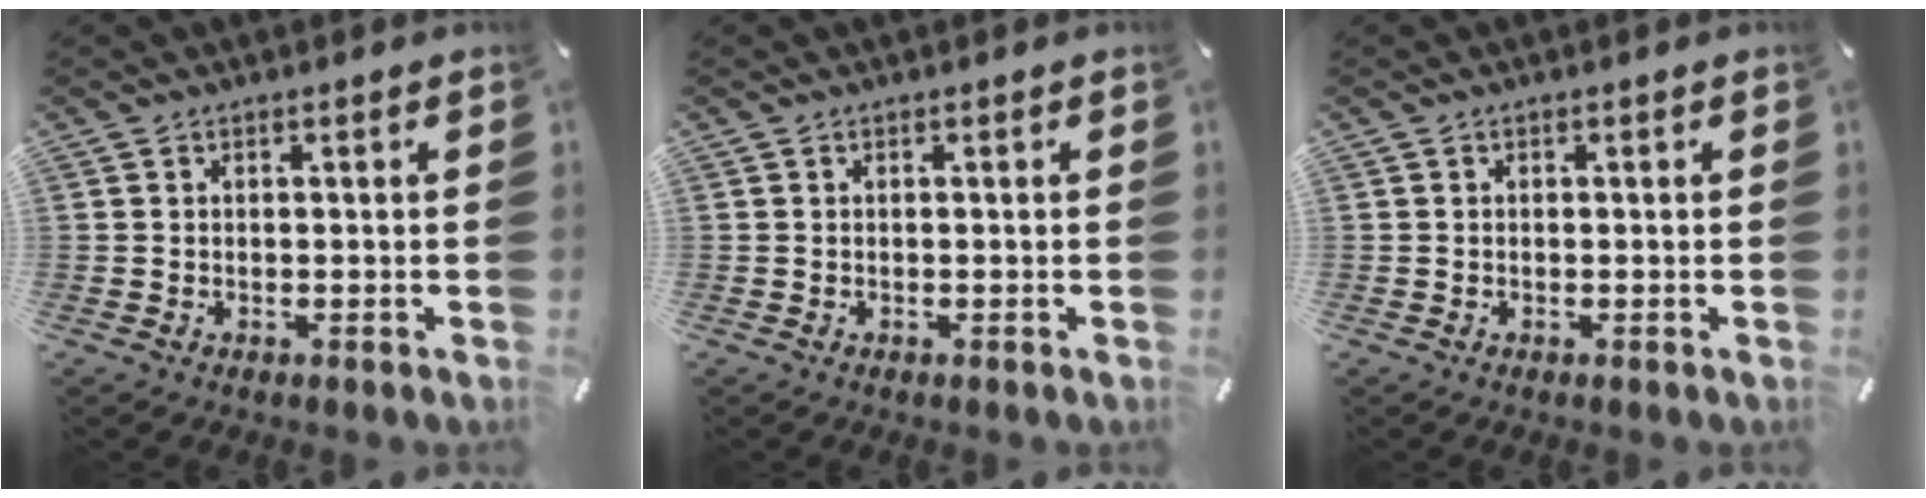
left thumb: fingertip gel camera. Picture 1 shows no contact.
{"total": 0.0}
{"total": 0.0}